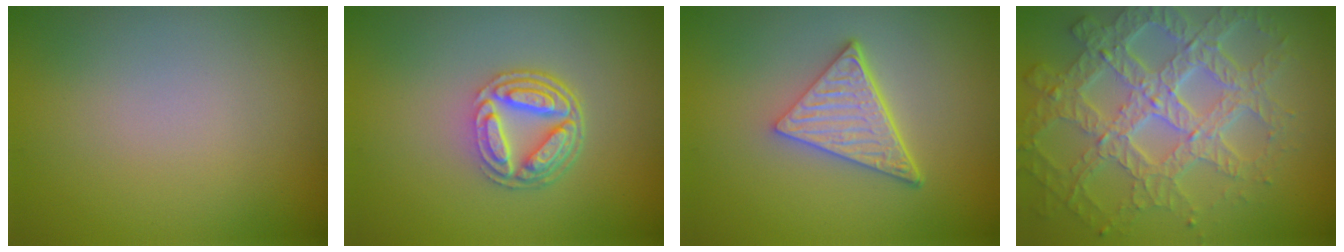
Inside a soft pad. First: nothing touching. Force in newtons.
{"total": 4.7, "press": 3.4, "slide": 3.2}
{"total": 4.9, "press": 3.5, "slide": 3.4}
{"total": 7.8, "press": 5.8, "slide": 5.3}